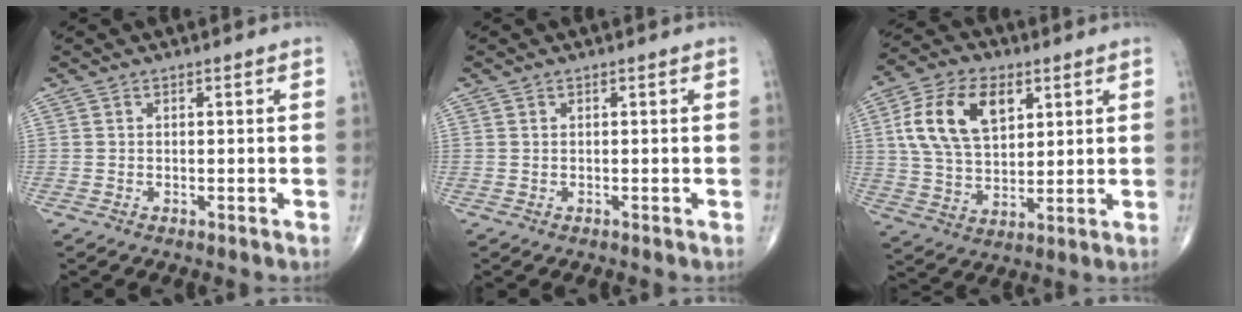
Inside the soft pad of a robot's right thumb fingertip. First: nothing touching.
{"total": 0.0}
{"total": 15.3, "force": [5.1, 9.3, 11.1], "torque": [-0.193, -0.005, 0.098]}